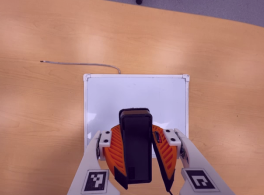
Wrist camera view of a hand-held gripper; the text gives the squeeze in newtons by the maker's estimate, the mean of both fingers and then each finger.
{"total": 8.8, "left": 9.2, "right": 8.4}